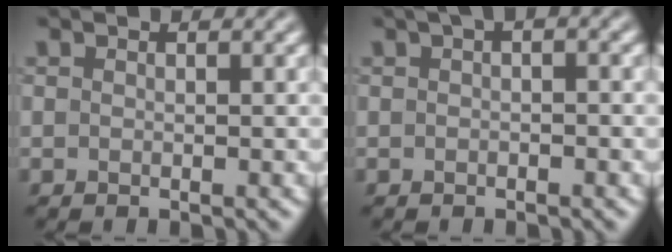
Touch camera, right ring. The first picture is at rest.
{"total": 1.5, "force": [0.5, 0.6, 1.2], "torque": [-0.020, 0.010, 0.003]}